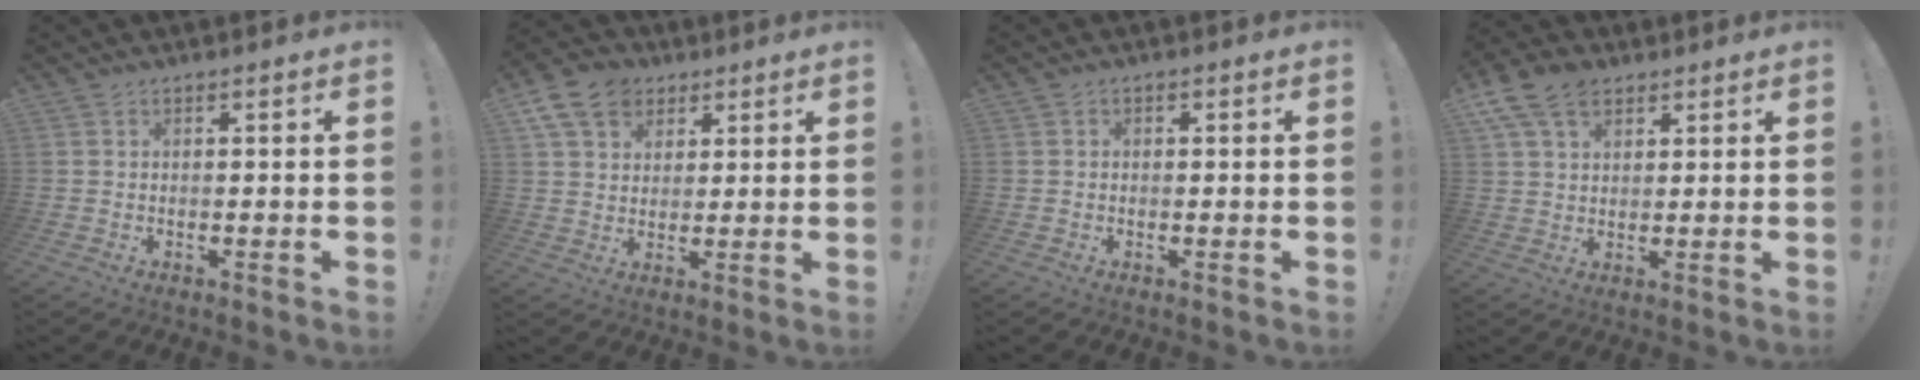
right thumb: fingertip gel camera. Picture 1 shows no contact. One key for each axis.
{"total": 11.7, "fx": 5.8, "fy": 9.0, "fz": 4.8, "tx": -0.076, "ty": -0.024, "tz": 0.116}
{"total": 0.7, "fx": -0.2, "fy": 0.6, "fz": 0.3, "tx": 0.004, "ty": -0.001, "tz": -0.005}
{"total": 10.6, "fx": 5.7, "fy": 7.0, "fz": 5.6, "tx": -0.096, "ty": -0.012, "tz": 0.114}